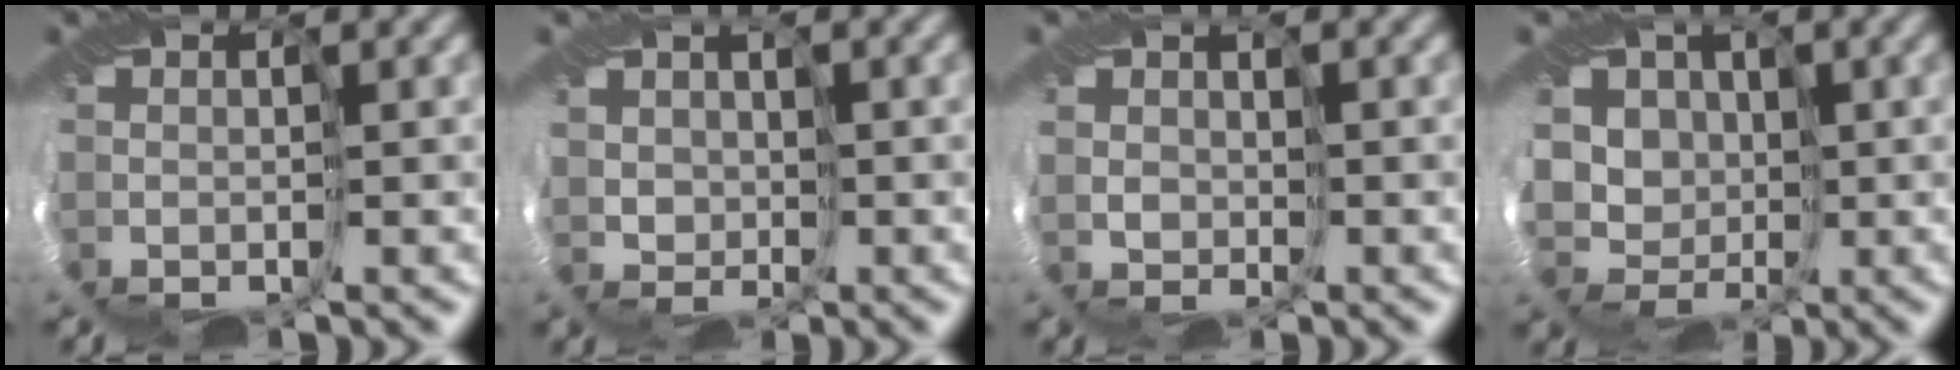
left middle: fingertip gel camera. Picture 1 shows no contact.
{"total": 2.4, "force": [1.6, 0.1, -1.9], "torque": [0.020, 0.005, 0.031]}
{"total": 2.0, "force": [1.1, -0.1, -1.7], "torque": [0.022, 0.005, 0.021]}
{"total": 4.9, "force": [3.2, 3.8, 0.3], "torque": [-0.025, 0.012, 0.056]}